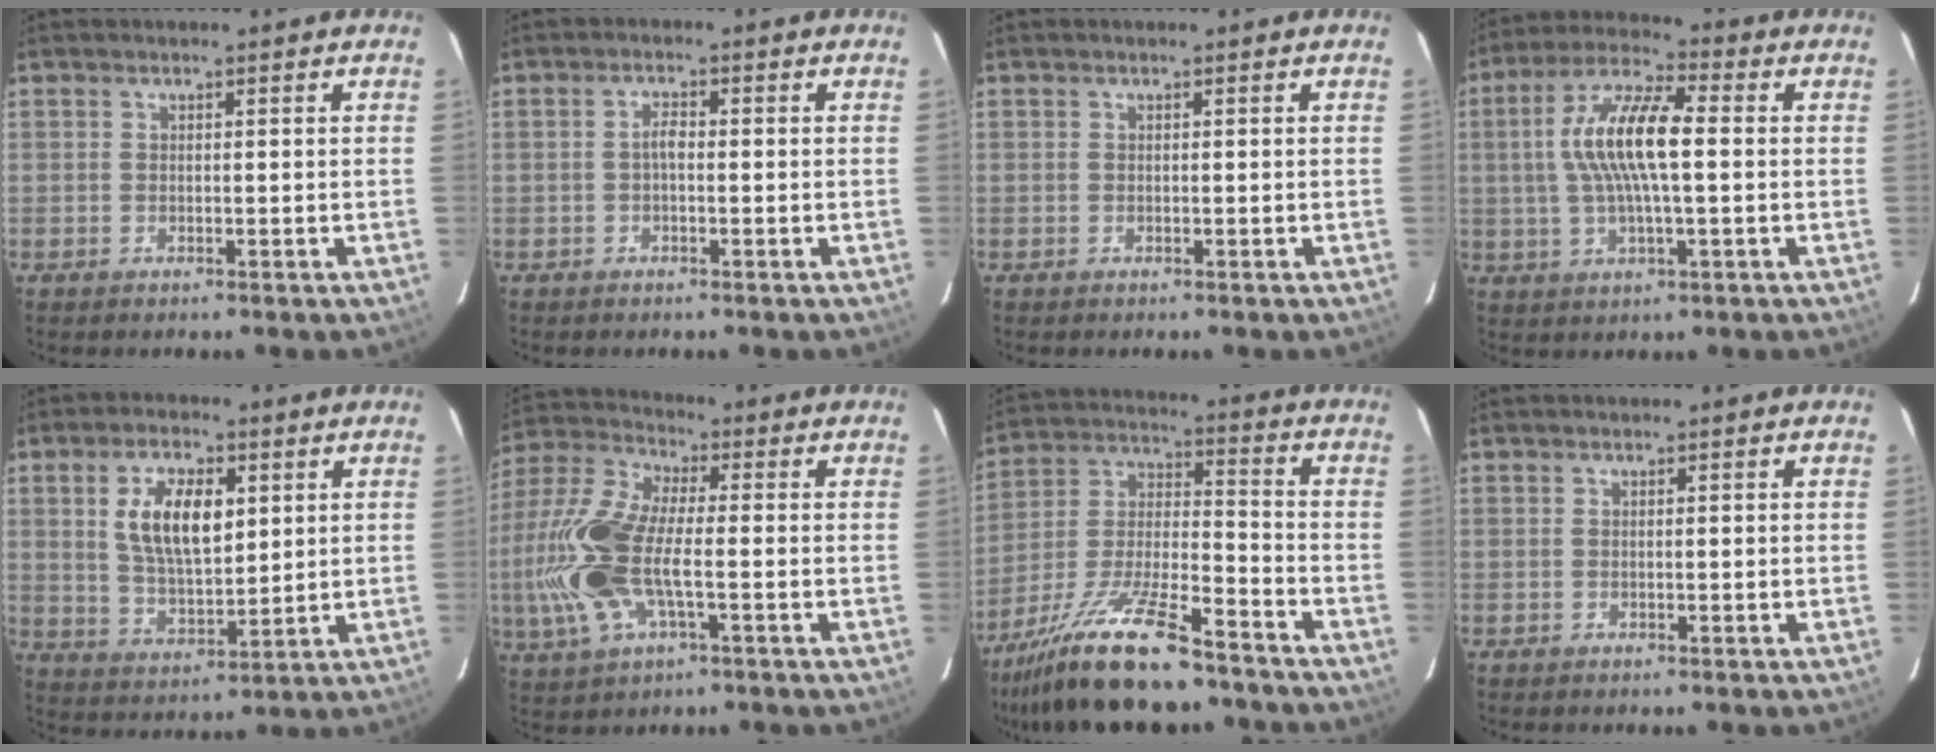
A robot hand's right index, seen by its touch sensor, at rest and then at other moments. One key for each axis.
{"total": 1.8, "fx": -0.3, "fy": 0.8, "fz": 1.6, "tx": -0.031, "ty": 0.008, "tz": -0.008}
{"total": 0.0}
{"total": 12.8, "fx": 0.8, "fy": 3.5, "fz": 12.3, "tx": -0.241, "ty": 0.015, "tz": 0.011}
{"total": 11.1, "fx": 3.3, "fy": 5.2, "fz": 9.3, "tx": -0.177, "ty": 0.005, "tz": 0.069}
{"total": 16.8, "fx": -3.0, "fy": 6.9, "fz": 15.0, "tx": -0.334, "ty": 0.000, "tz": -0.065}
{"total": 19.9, "fx": -14.9, "fy": 4.4, "fz": 12.4, "tx": -0.252, "ty": -0.023, "tz": -0.258}
{"total": 0.0}